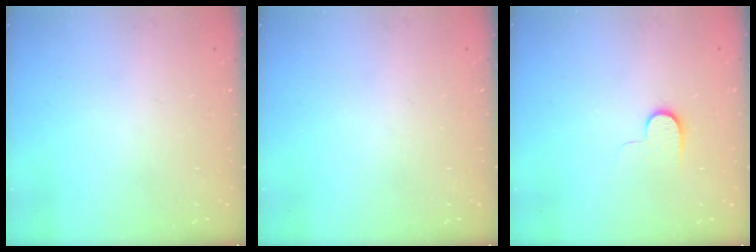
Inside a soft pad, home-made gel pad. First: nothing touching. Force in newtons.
{"total": 0.0}
{"total": 6.1, "press": 6.1, "slide": 0.8}